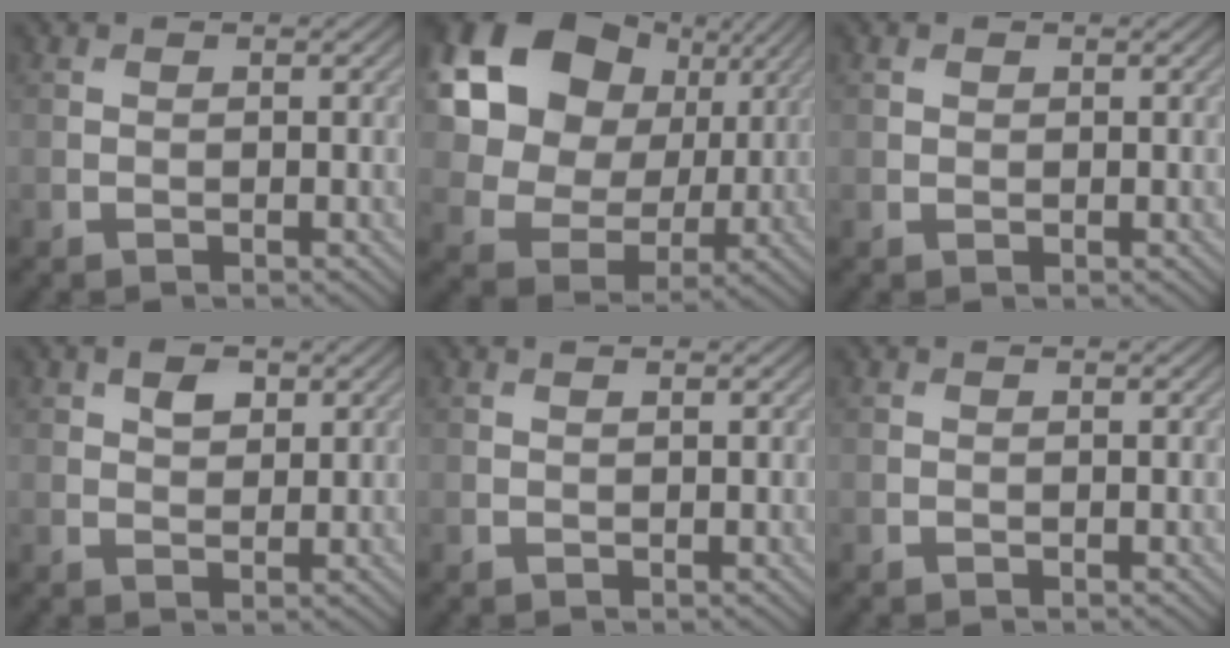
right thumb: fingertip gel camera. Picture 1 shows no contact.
{"total": 18.2, "force": [6.9, 14.1, 9.3], "torque": [-0.253, 0.052, 0.141]}
{"total": 0.6, "force": [0.4, 0.4, 0.2], "torque": [-0.003, -0.003, 0.009]}
{"total": 2.7, "force": [1.3, 1.6, 1.7], "torque": [-0.031, 0.001, 0.023]}
{"total": 0.6, "force": [0.5, 0.0, 0.4], "torque": [-0.009, 0.003, 0.007]}
{"total": 0.0}